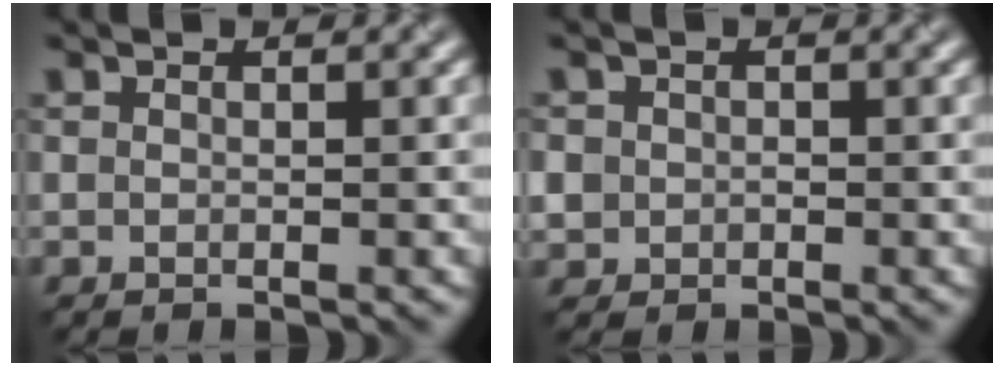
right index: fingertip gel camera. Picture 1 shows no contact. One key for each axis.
{"total": 2.8, "fx": -0.2, "fy": 2.8, "fz": 0.3, "tx": 0.001, "ty": 0.017, "tz": -0.027}